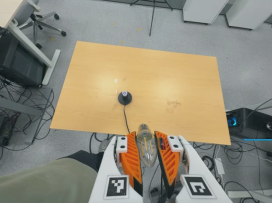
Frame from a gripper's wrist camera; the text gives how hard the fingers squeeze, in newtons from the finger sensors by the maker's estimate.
{"total": 21.5, "left": 24.1, "right": 18.8}